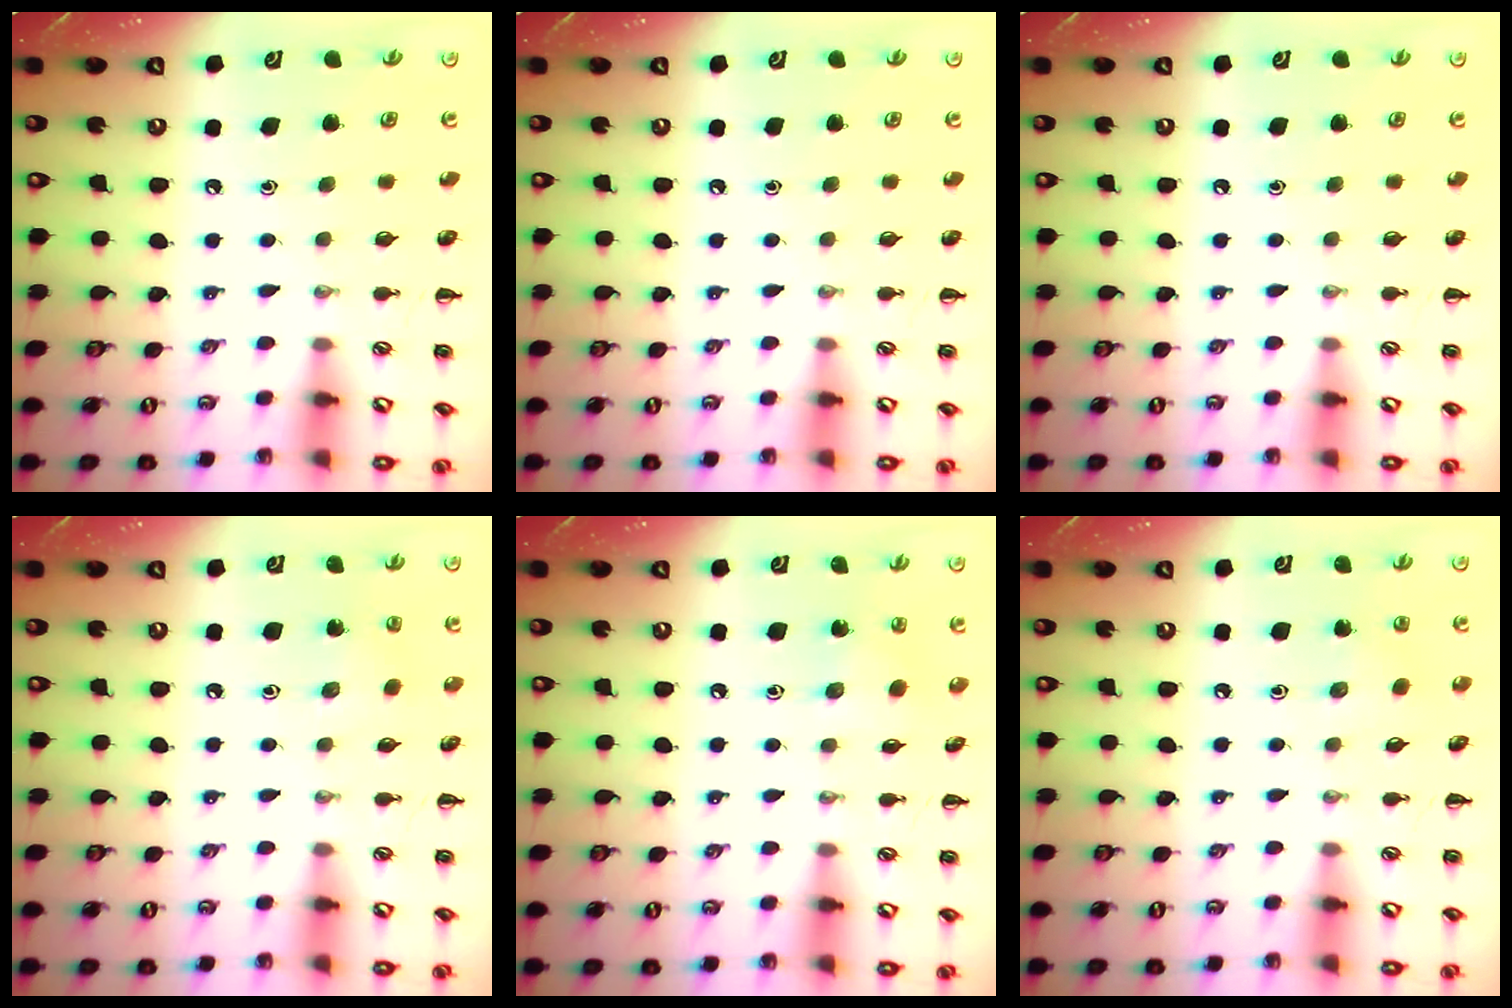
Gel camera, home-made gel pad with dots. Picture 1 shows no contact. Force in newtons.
{"total": 0.0}
{"total": 0.0}
{"total": 2.0, "press": 1.8, "slide": 0.7}
{"total": 4.3, "press": 4.1, "slide": 1.3}
{"total": 2.6, "press": 2.5, "slide": 0.8}